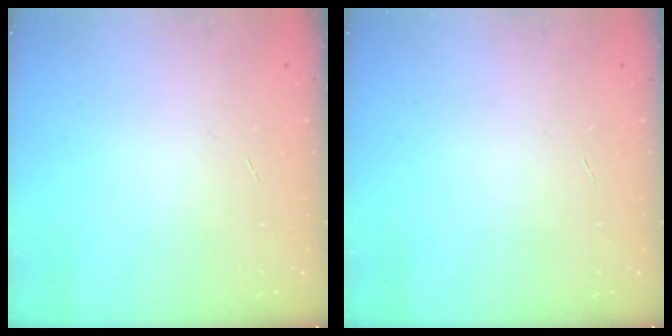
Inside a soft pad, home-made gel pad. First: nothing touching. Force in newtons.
{"total": 0.0}